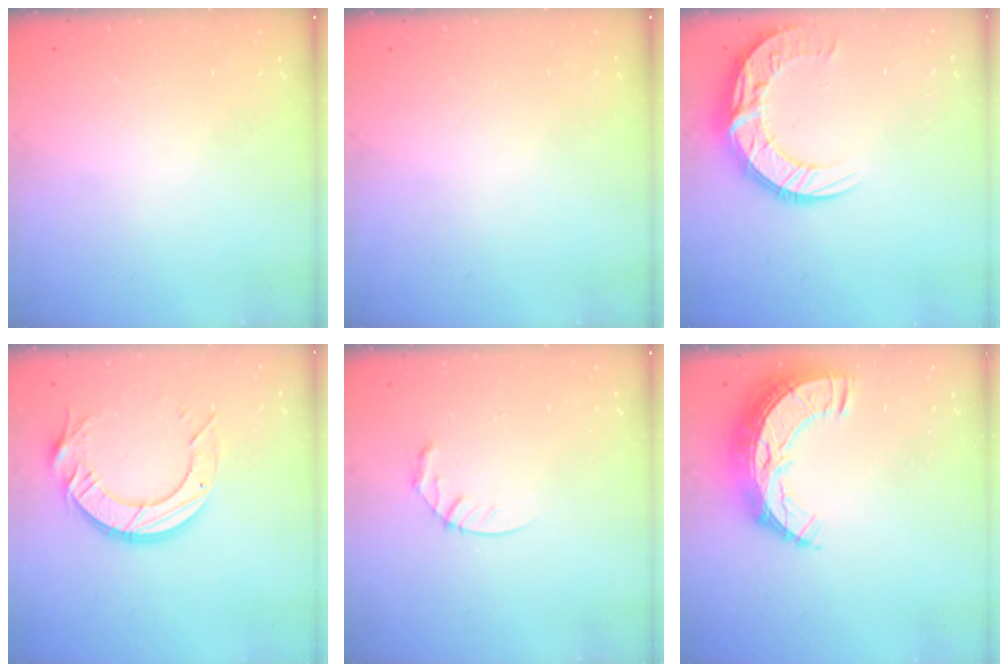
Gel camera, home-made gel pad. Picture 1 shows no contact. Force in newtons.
{"total": 0.0}
{"total": 13.2, "press": 13.2, "slide": 1.2}
{"total": 12.1, "press": 12.1, "slide": 1.0}
{"total": 4.7, "press": 4.7, "slide": 0.4}
{"total": 12.4, "press": 12.4, "slide": 1.0}